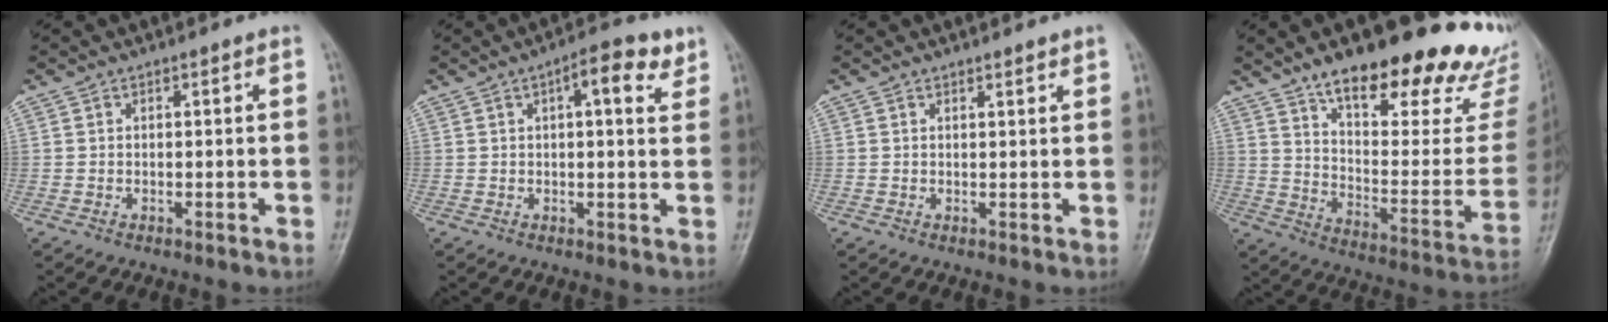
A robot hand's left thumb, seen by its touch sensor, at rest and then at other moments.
{"total": 7.0, "force": [3.2, 2.5, 5.7], "torque": [-0.065, -0.003, 0.035]}
{"total": 1.2, "force": [1.1, 0.2, 0.4], "torque": [0.000, -0.005, 0.016]}
{"total": 30.1, "force": [21.4, 9.8, 18.9], "torque": [-0.224, -0.092, 0.303]}